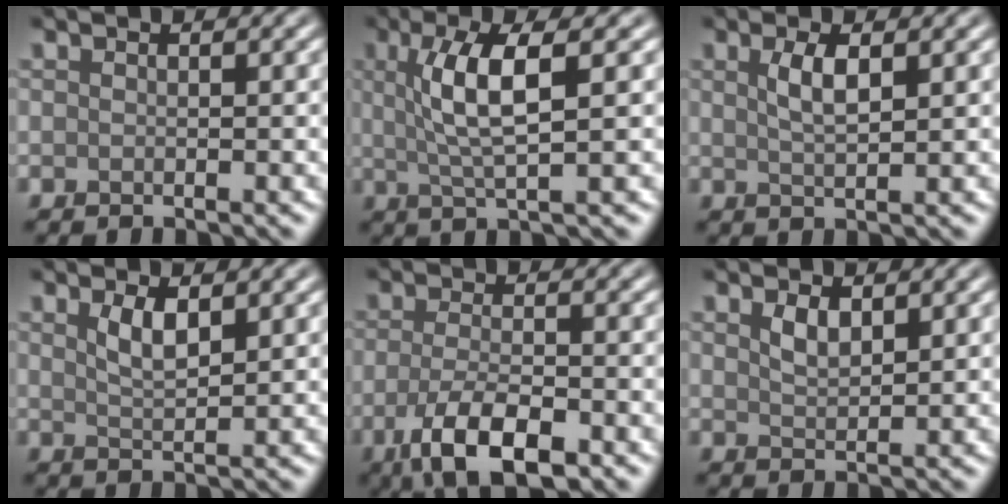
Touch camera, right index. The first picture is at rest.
{"total": 5.5, "force": [1.2, 1.3, 5.2], "torque": [-0.102, 0.006, 0.026]}
{"total": 2.3, "force": [0.9, 0.6, 2.0], "torque": [-0.039, 0.000, 0.018]}
{"total": 2.2, "force": [1.2, 0.6, 1.8], "torque": [-0.034, -0.004, 0.025]}
{"total": 6.0, "force": [-2.8, 2.2, 4.8], "torque": [-0.097, -0.009, -0.053]}
{"total": 1.7, "force": [1.1, 0.7, 1.2], "torque": [-0.025, -0.002, 0.024]}